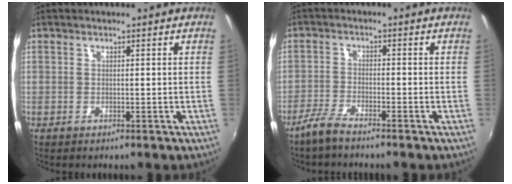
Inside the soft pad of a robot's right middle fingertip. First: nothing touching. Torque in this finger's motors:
{"motor_torque": [0.77, -0.67, 0.04, 0.04]}